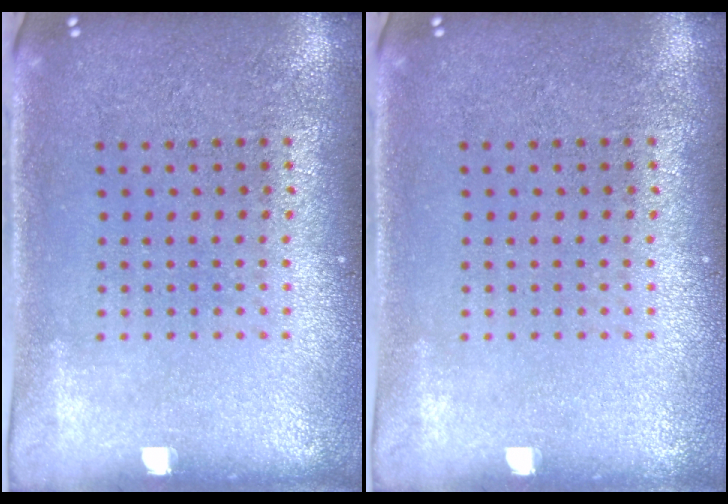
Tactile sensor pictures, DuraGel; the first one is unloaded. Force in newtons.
{"total": 0.0}